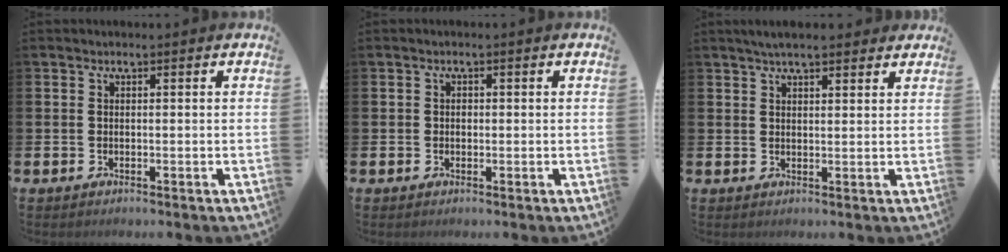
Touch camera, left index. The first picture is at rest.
{"total": 1.2, "force": [0.0, 1.0, 0.6], "torque": [0.002, 0.002, -0.004]}
{"total": 3.6, "force": [3.2, 0.8, 1.5], "torque": [-0.033, -0.005, 0.058]}